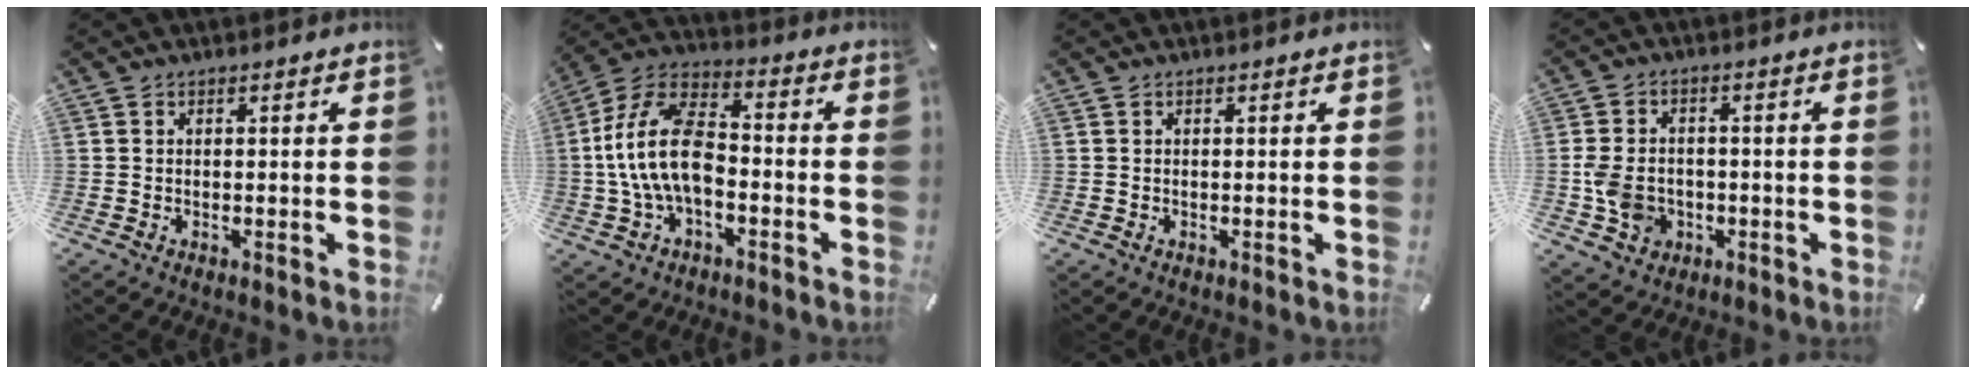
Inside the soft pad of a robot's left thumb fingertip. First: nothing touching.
{"total": 15.0, "force": [-3.1, 8.8, 11.8], "torque": [-0.250, 0.020, -0.060]}
{"total": 0.0}
{"total": 7.4, "force": [-1.7, 6.2, 3.7], "torque": [-0.081, 0.010, -0.028]}